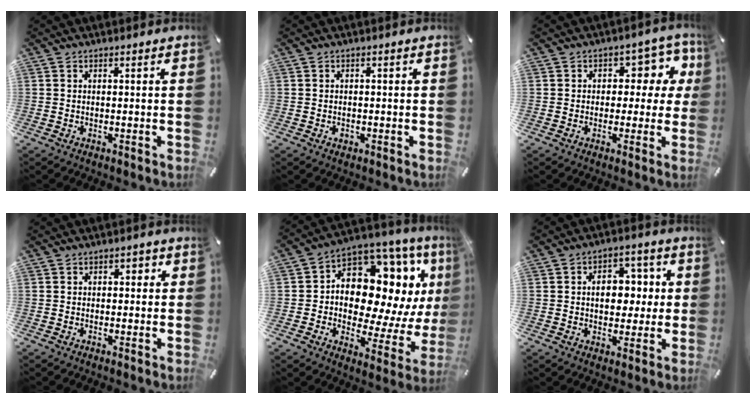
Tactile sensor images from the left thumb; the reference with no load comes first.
{"total": 1.0, "force": [-0.4, 0.9, 0.3], "torque": [-0.005, 0.003, -0.010]}
{"total": 8.2, "force": [2.0, 6.0, 5.3], "torque": [-0.056, -0.011, 0.029]}
{"total": 1.5, "force": [-0.3, 1.3, 0.8], "torque": [-0.008, 0.007, -0.011]}
{"total": 17.6, "force": [5.6, 11.6, 12.0], "torque": [-0.191, -0.050, 0.094]}
{"total": 9.6, "force": [0.7, 7.2, 6.3], "torque": [-0.073, 0.000, 0.007]}